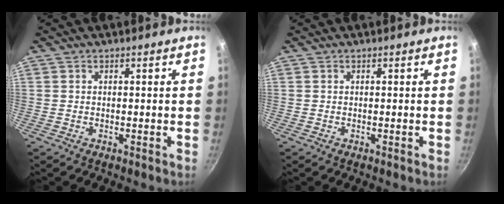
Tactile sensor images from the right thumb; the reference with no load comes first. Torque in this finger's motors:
{"motor_torque": [-0.01, 0.01, -0.38, 0.38, 0.00]}